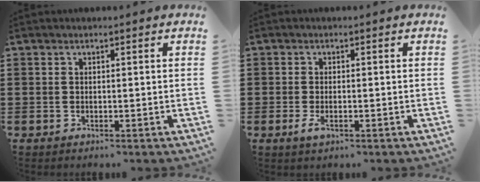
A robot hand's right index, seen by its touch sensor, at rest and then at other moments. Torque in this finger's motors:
{"motor_torque": [0.65, 0.25, 0.34, 0.05]}